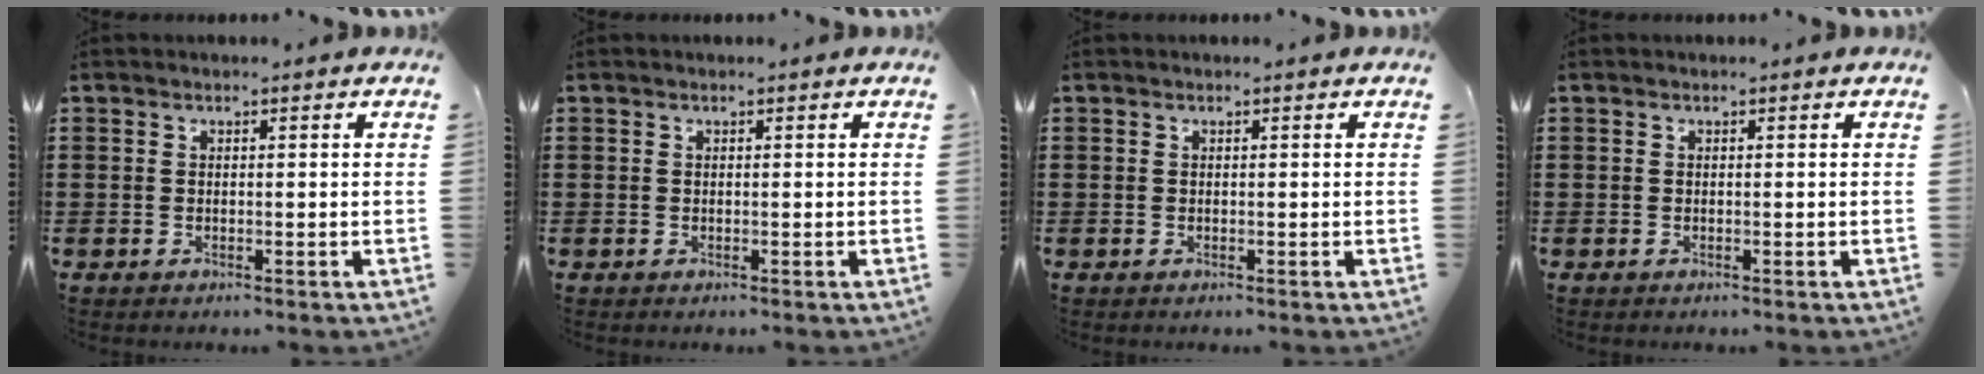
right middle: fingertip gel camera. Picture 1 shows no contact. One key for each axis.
{"total": 0.0}
{"total": 0.0}
{"total": 0.0}